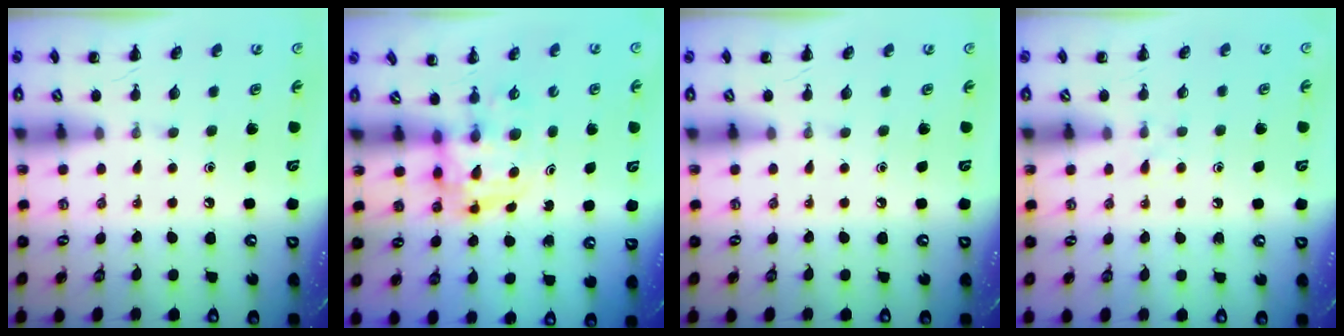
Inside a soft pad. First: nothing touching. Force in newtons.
{"total": 3.6, "press": 3.5, "slide": 0.6}
{"total": 0.0}
{"total": 3.0, "press": 2.7, "slide": 1.2}